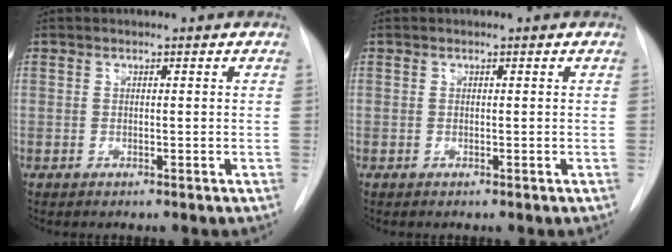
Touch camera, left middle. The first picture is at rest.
{"total": 0.0}